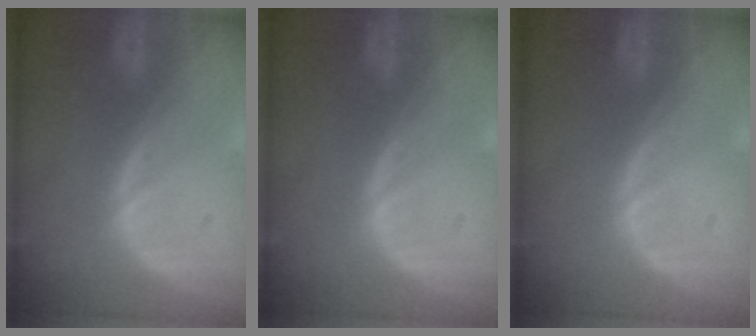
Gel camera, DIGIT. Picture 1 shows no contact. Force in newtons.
{"total": 0.0}
{"total": 0.0}